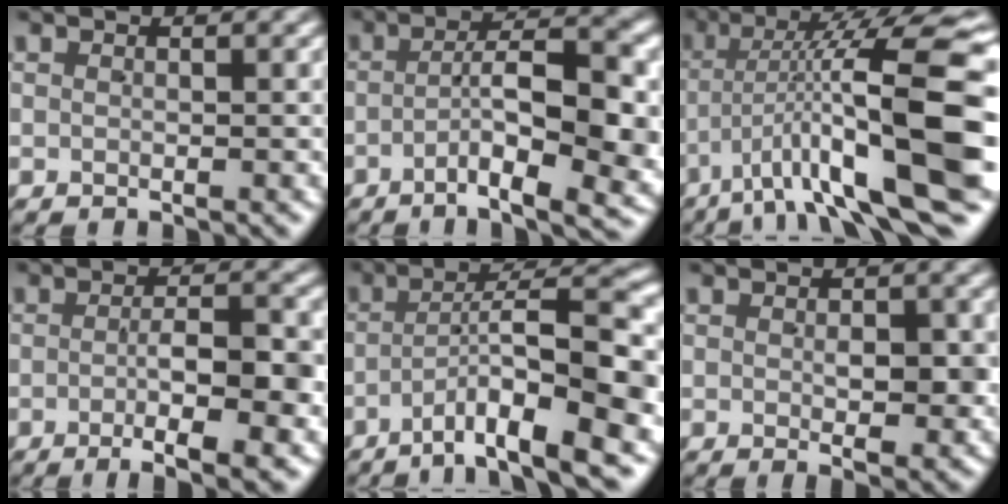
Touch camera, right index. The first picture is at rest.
{"total": 8.9, "force": [-2.7, 2.5, 8.1], "torque": [-0.112, -0.016, -0.034]}
{"total": 14.3, "force": [-2.3, 4.2, 13.5], "torque": [-0.184, 0.001, -0.026]}
{"total": 7.2, "force": [-2.9, 1.6, 6.4], "torque": [-0.089, -0.013, -0.039]}
{"total": 10.8, "force": [-3.5, 3.5, 9.6], "torque": [-0.127, 0.000, -0.052]}
{"total": 3.1, "force": [-0.1, 1.3, 2.8], "torque": [-0.036, -0.011, 0.002]}